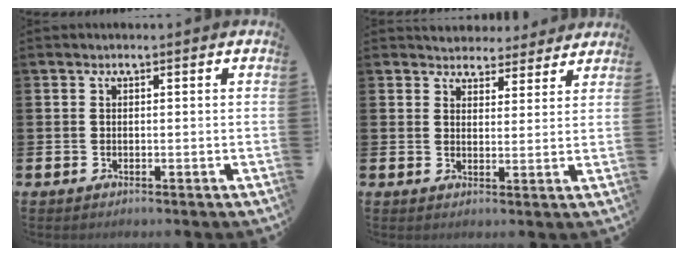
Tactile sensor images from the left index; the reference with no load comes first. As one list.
[{"total": 4.3, "force": [4.0, 1.4, -0.2], "torque": [0.001, -0.030, 0.069]}]